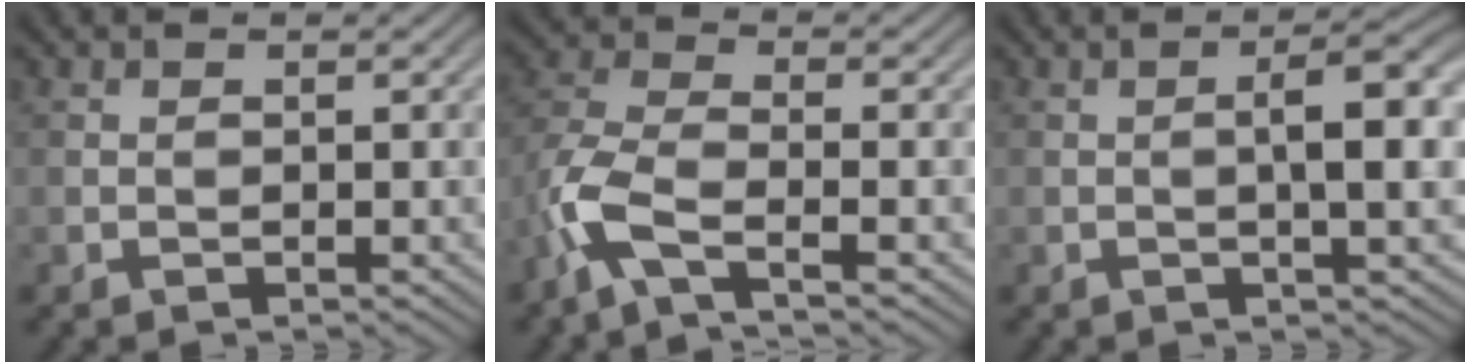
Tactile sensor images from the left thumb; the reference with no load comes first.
{"total": 6.3, "force": [-3.2, 1.9, 5.0], "torque": [-0.124, -0.003, -0.088]}
{"total": 4.7, "force": [0.0, 0.9, 4.7], "torque": [-0.075, 0.010, -0.003]}